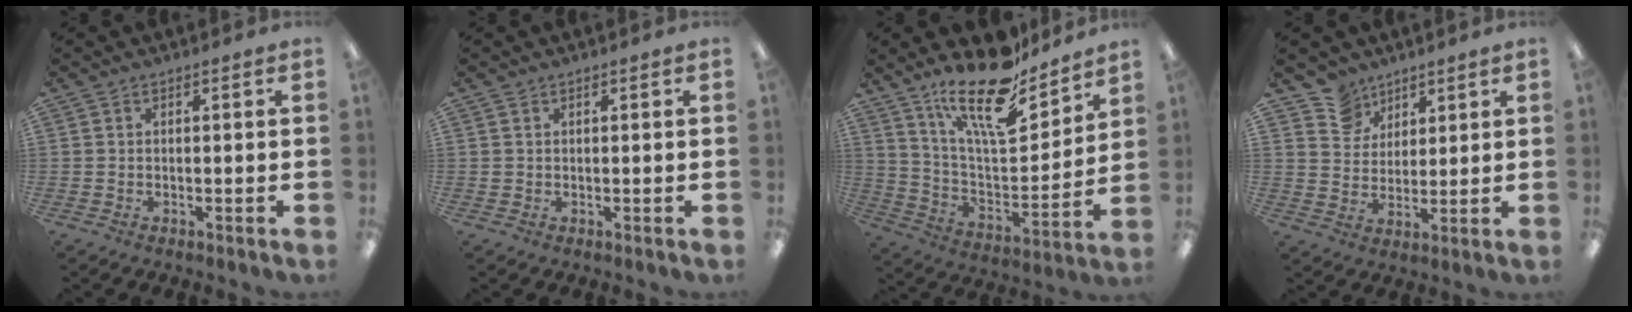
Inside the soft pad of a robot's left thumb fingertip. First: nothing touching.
{"total": 0.7, "force": [0.3, 0.6, 0.0], "torque": [-0.001, 0.003, 0.006]}
{"total": 20.7, "force": [15.6, 6.9, 11.7], "torque": [-0.201, -0.103, 0.266]}
{"total": 8.0, "force": [5.9, 5.3, 0.3], "torque": [-0.026, -0.034, 0.118]}